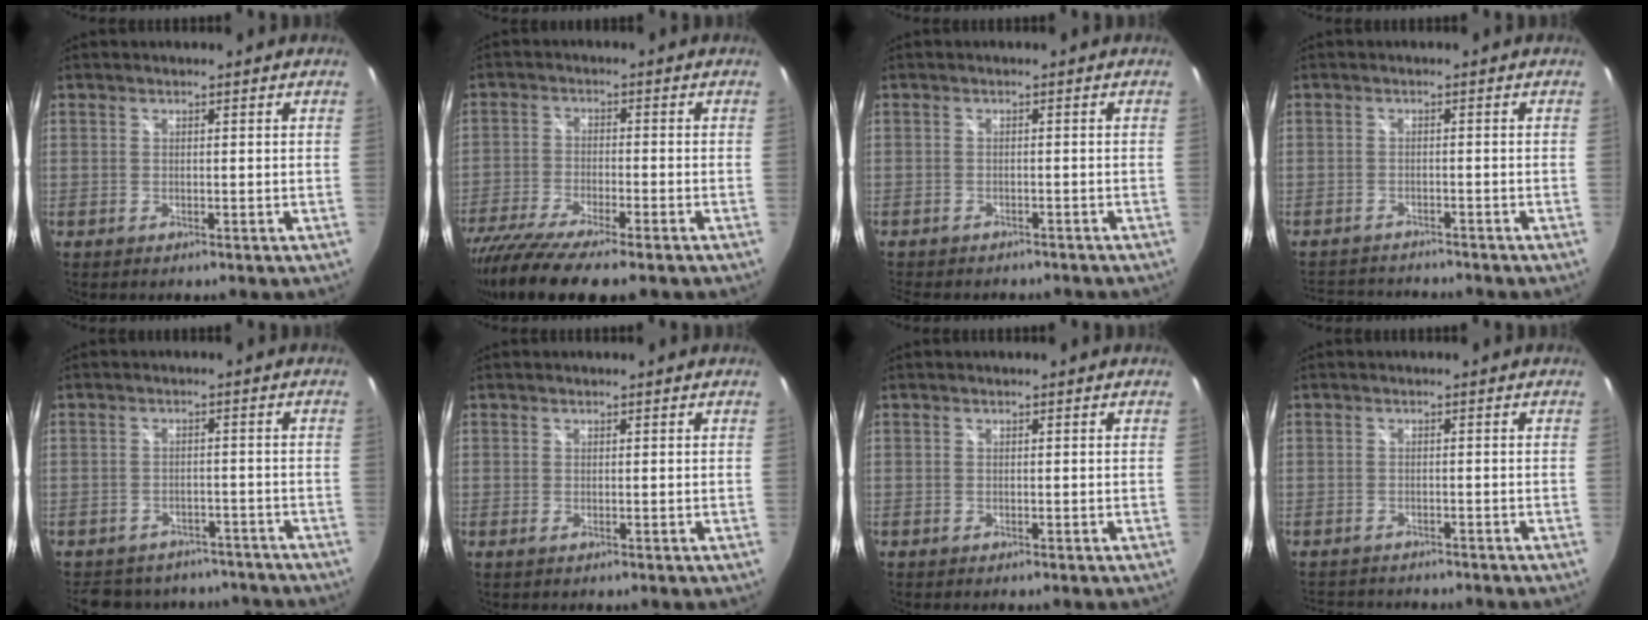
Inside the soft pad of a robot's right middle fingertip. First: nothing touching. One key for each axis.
{"total": 14.1, "fx": -11.1, "fy": 2.1, "fz": 8.4, "tx": -0.176, "ty": -0.052, "tz": -0.189}
{"total": 5.9, "fx": -5.2, "fy": 1.9, "fz": 2.1, "tx": -0.049, "ty": -0.015, "tz": -0.072}
{"total": 7.5, "fx": -7.0, "fy": 1.8, "fz": 1.8, "tx": -0.053, "ty": 0.005, "tz": -0.106}
{"total": 15.6, "fx": -13.0, "fy": 7.1, "fz": 5.0, "tx": -0.112, "ty": 0.024, "tz": -0.160}
{"total": 0.0}
{"total": 0.0}
{"total": 5.5, "fx": -5.2, "fy": 1.5, "fz": 1.3, "tx": -0.037, "ty": -0.002, "tz": -0.075}